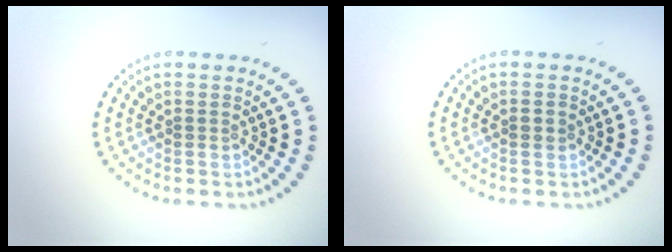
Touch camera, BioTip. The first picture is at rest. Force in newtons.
{"total": 0.9, "press": 0.9, "slide": 0.2}